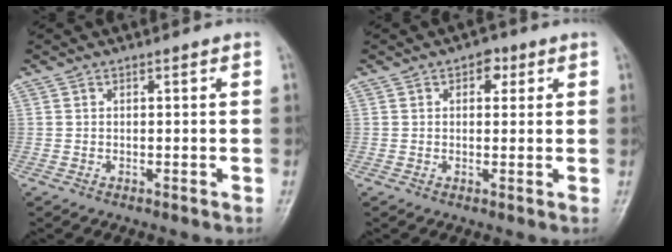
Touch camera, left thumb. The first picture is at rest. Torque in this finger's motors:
{"motor_torque": [-0.43, 0.13, -0.19, 0.32, -0.02]}